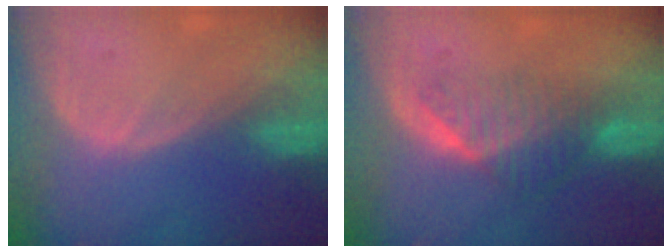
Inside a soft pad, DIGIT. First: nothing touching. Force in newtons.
{"total": 6.5, "press": 5.5, "slide": 3.4}